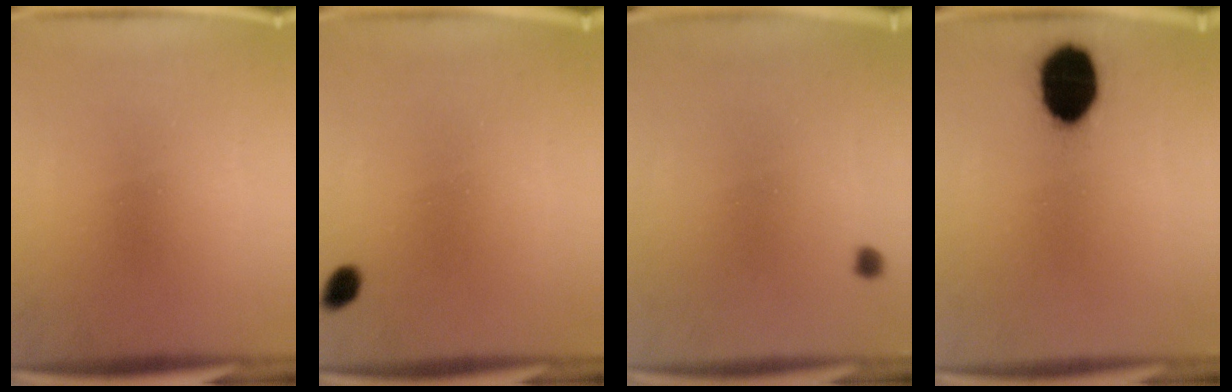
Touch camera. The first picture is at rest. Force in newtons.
{"total": 2.0}
{"total": 1.0}
{"total": 13.9}